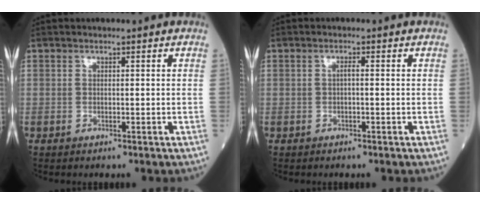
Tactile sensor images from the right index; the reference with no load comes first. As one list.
[{"total": 1.0, "force": [0.0, 0.1, 1.0], "torque": [-0.018, 0.002, -0.001]}]